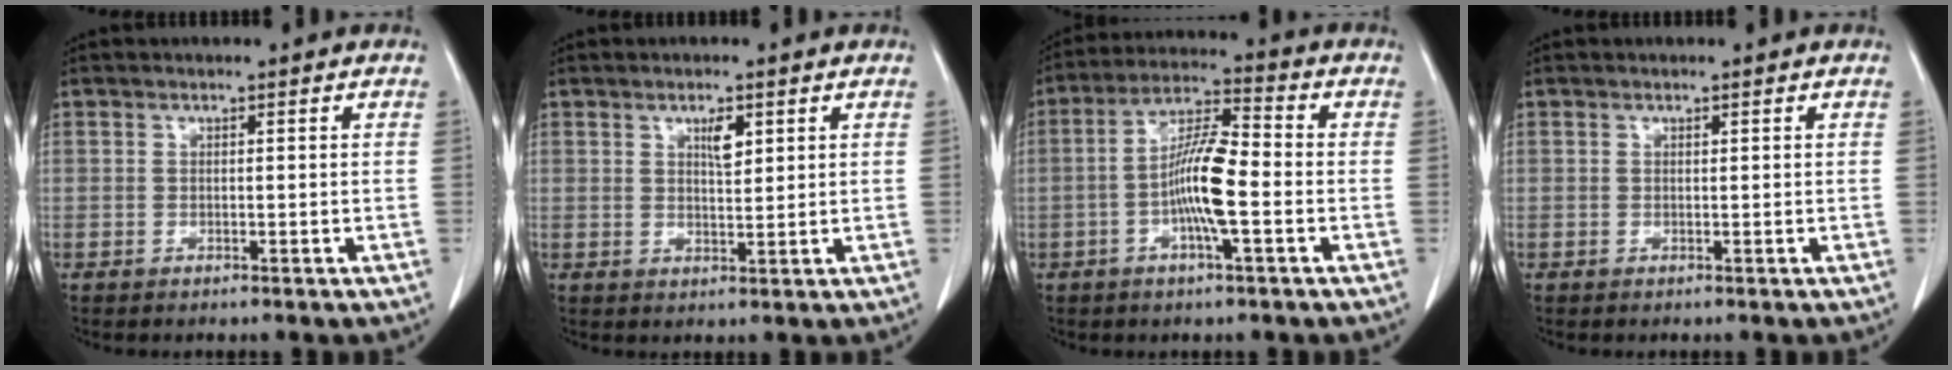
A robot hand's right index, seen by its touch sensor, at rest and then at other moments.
{"total": 2.9, "force": [1.4, 0.9, 2.4], "torque": [-0.042, -0.003, 0.026]}
{"total": 9.7, "force": [-2.1, 1.4, 9.4], "torque": [-0.180, 0.010, -0.044]}
{"total": 0.0}